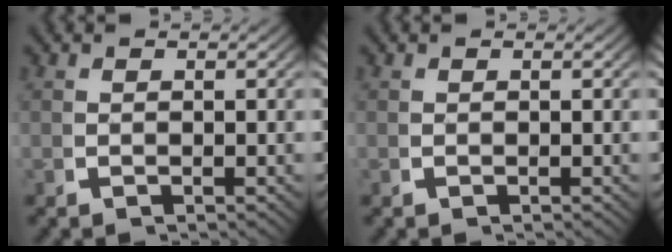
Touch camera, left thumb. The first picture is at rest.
{"total": 0.0}